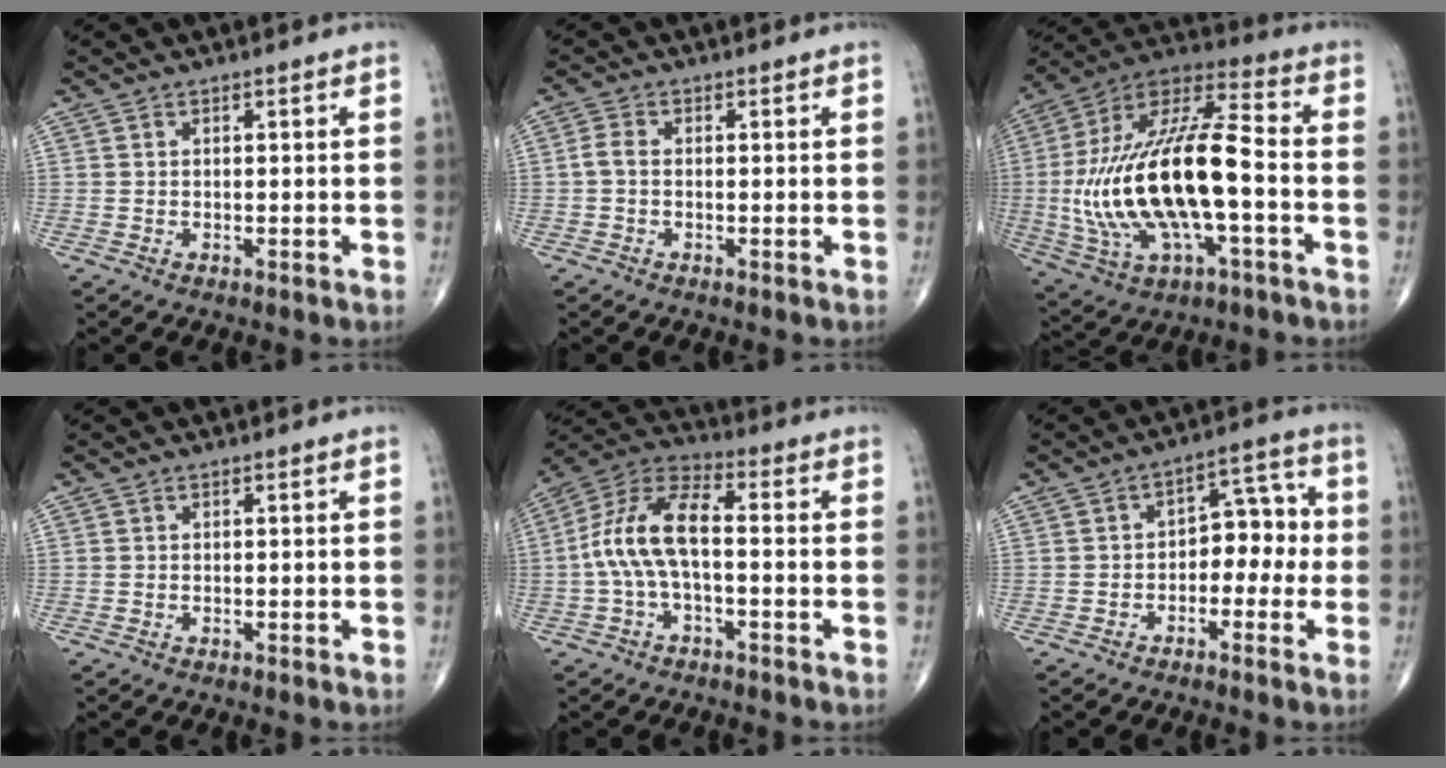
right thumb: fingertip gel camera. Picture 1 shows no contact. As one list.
[{"total": 2.1, "force": [-0.3, 1.3, 1.6], "torque": [-0.033, 0.003, -0.012]}, {"total": 25.9, "force": [-3.5, 10.1, 23.6], "torque": [-0.484, 0.034, -0.053]}, {"total": 0.0}, {"total": 11.4, "force": [-1.2, 5.0, 10.2], "torque": [-0.211, 0.044, -0.031]}, {"total": 8.0, "force": [-1.3, 5.2, 5.9], "torque": [-0.043, 0.040, -0.033]}]